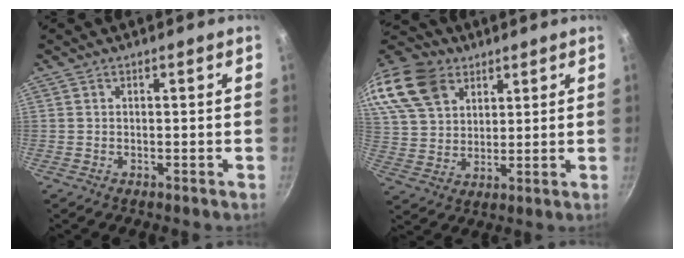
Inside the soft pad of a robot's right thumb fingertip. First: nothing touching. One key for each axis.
{"total": 18.4, "fx": 10.2, "fy": 12.5, "fz": 8.7, "tx": -0.177, "ty": -0.006, "tz": 0.196}